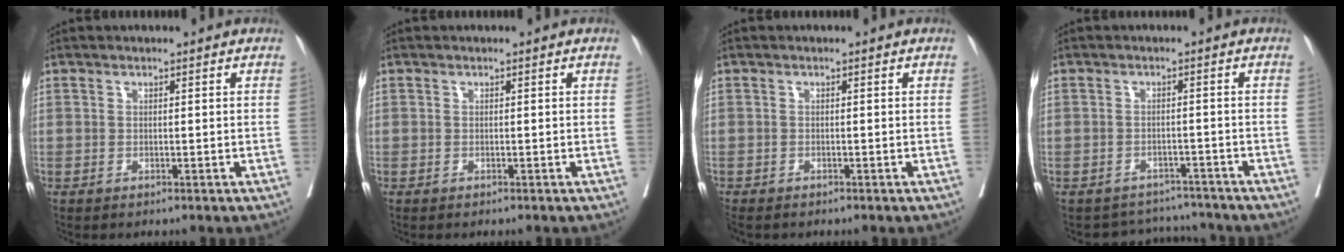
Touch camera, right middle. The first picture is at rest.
{"total": 0.6, "force": [-0.6, 0.1, 0.2], "torque": [0.000, -0.002, -0.011]}
{"total": 1.9, "force": [-1.7, 0.6, 0.6], "torque": [-0.013, -0.007, -0.026]}
{"total": 5.4, "force": [-5.1, 1.5, -1.2], "torque": [0.017, 0.023, -0.066]}